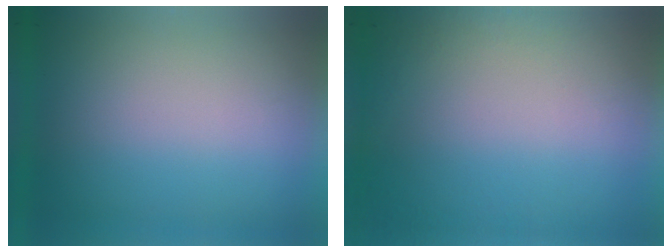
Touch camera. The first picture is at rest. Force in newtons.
{"total": 4.8}